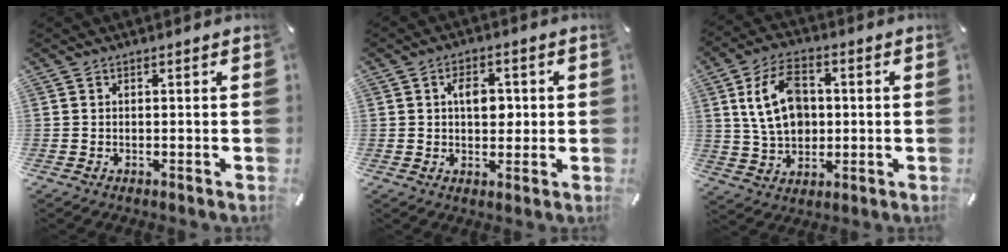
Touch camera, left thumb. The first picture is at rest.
{"total": 5.9, "force": [0.8, 3.9, 4.4], "torque": [-0.063, 0.002, 0.008]}
{"total": 12.3, "force": [1.2, 8.6, 8.8], "torque": [-0.182, 0.009, 0.021]}